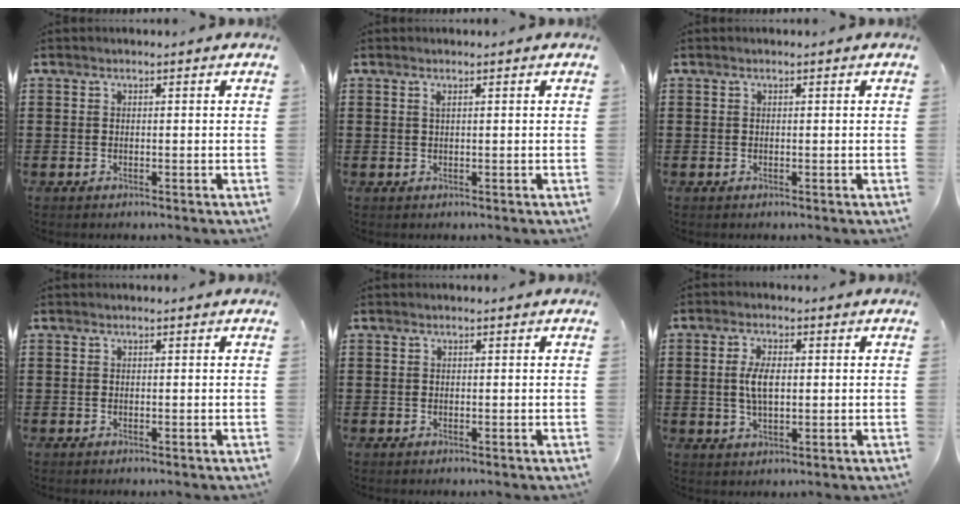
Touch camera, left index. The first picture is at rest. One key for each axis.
{"total": 0.8, "fx": 0.4, "fy": 0.1, "fz": 0.7, "tx": -0.014, "ty": 0.000, "tz": 0.008}
{"total": 0.0}
{"total": 0.0}
{"total": 0.0}
{"total": 4.7, "fx": 0.4, "fy": 2.0, "fz": 4.2, "tx": -0.093, "ty": 0.004, "tz": 0.002}